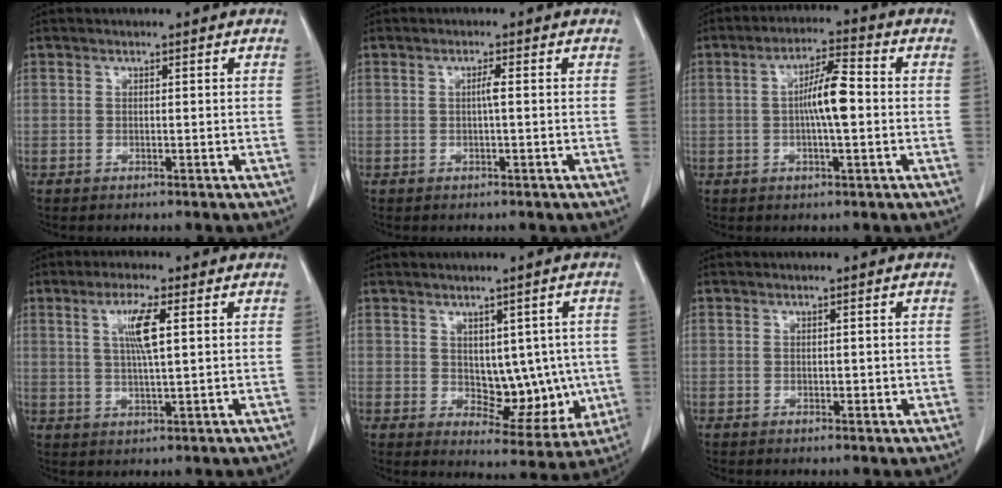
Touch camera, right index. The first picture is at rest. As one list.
[{"total": 1.2, "force": [0.0, -0.1, 1.2], "torque": [-0.024, 0.001, 0.000]}, {"total": 6.8, "force": [-0.4, 1.0, 6.7], "torque": [-0.123, 0.011, -0.012]}, {"total": 5.6, "force": [1.6, 0.2, 5.3], "torque": [-0.102, 0.000, 0.033]}, {"total": 8.7, "force": [-0.1, 5.3, 6.9], "torque": [-0.068, 0.005, 0.018]}, {"total": 1.0, "force": [-0.3, 0.6, 0.7], "torque": [-0.006, 0.001, -0.005]}]